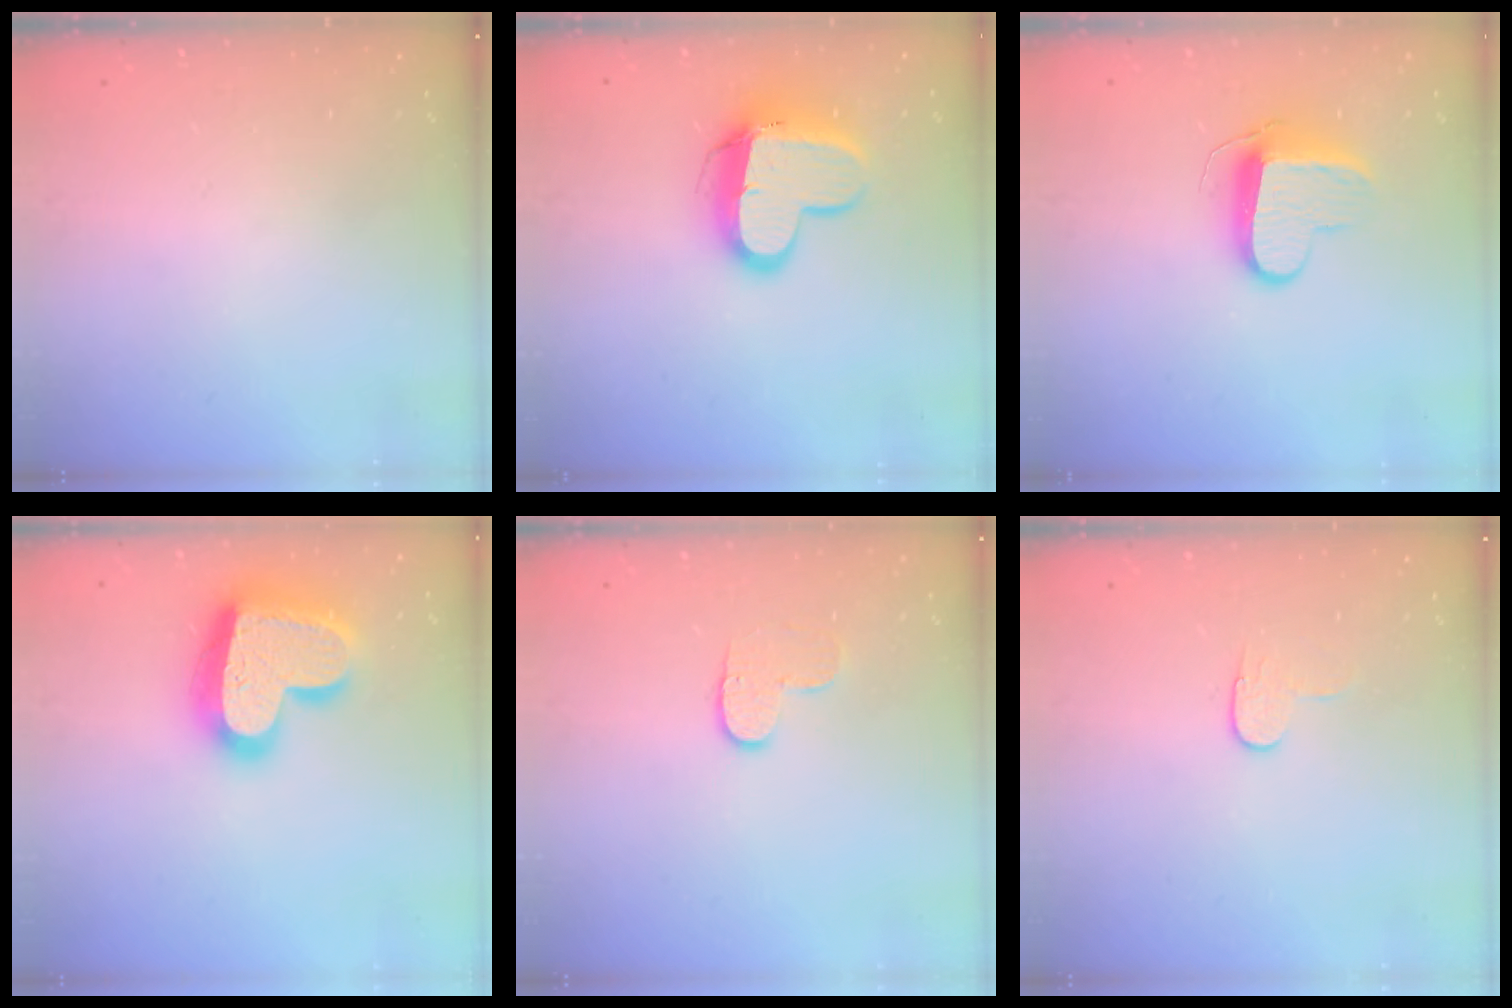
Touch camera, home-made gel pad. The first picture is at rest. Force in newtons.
{"total": 13.5, "press": 13.5, "slide": 1.2}
{"total": 10.1, "press": 10.1, "slide": 0.5}
{"total": 24.6, "press": 24.5, "slide": 1.9}
{"total": 6.3, "press": 6.3, "slide": 0.7}
{"total": 6.2, "press": 6.2, "slide": 0.5}